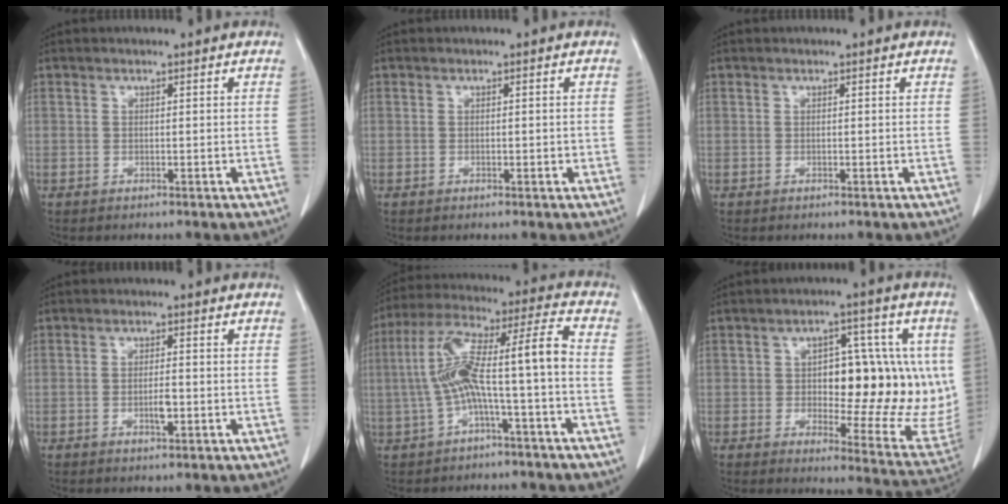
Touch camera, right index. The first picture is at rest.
{"total": 0.9, "force": [-0.2, 0.5, 0.8], "torque": [-0.015, 0.000, 0.000]}
{"total": 0.0}
{"total": 2.6, "force": [-0.8, 0.6, 2.4], "torque": [-0.046, 0.001, -0.011]}
{"total": 12.1, "force": [-2.1, 0.7, 11.9], "torque": [-0.232, 0.044, -0.037]}
{"total": 19.2, "force": [1.2, 8.1, 17.3], "torque": [-0.206, 0.010, 0.030]}